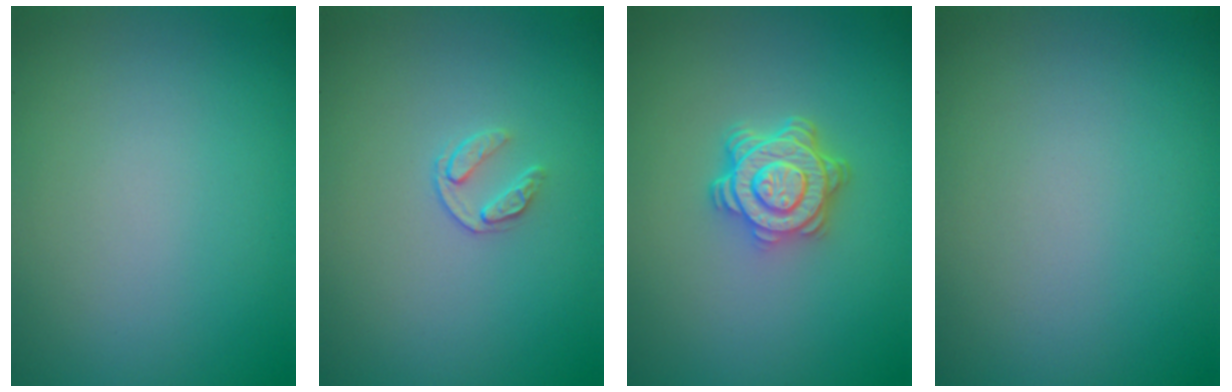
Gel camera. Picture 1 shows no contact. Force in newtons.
{"total": 1.3, "press": 0.8, "slide": 1.1}
{"total": 4.7, "press": 3.6, "slide": 2.9}
{"total": 0.0}